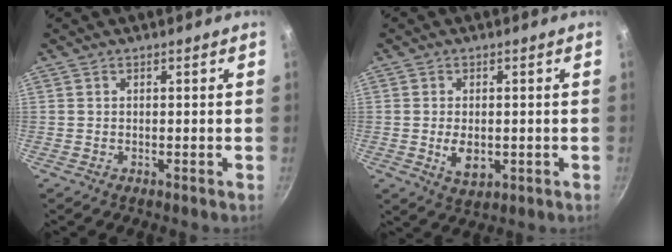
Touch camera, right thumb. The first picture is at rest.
{"total": 4.3, "force": [-0.6, 2.6, 3.3], "torque": [-0.053, -0.009, -0.002]}